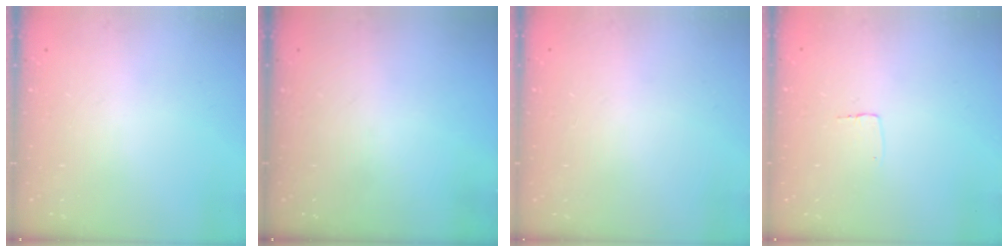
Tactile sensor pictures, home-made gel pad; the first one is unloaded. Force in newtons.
{"total": 0.0}
{"total": 0.5, "press": 0.5, "slide": 0.1}
{"total": 2.6, "press": 2.6, "slide": 0.1}